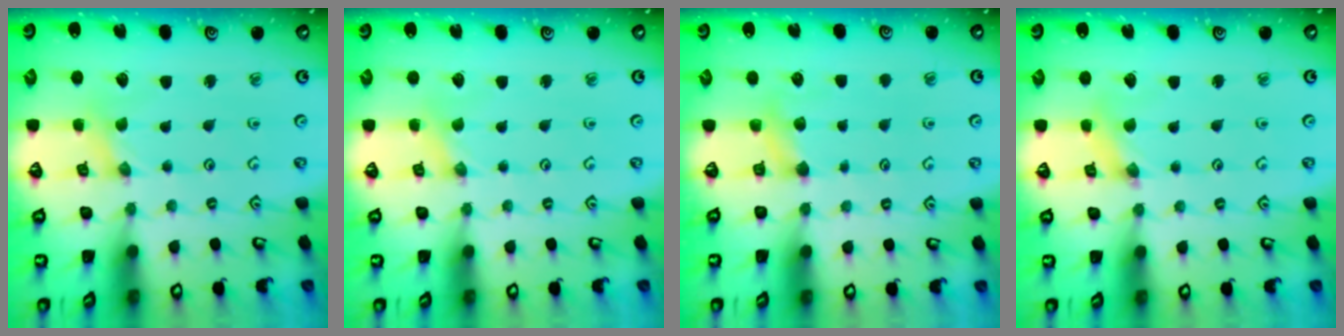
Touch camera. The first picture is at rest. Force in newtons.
{"total": 0.0}
{"total": 3.9, "press": 3.9, "slide": 0.5}
{"total": 0.9, "press": 0.9, "slide": 0.2}